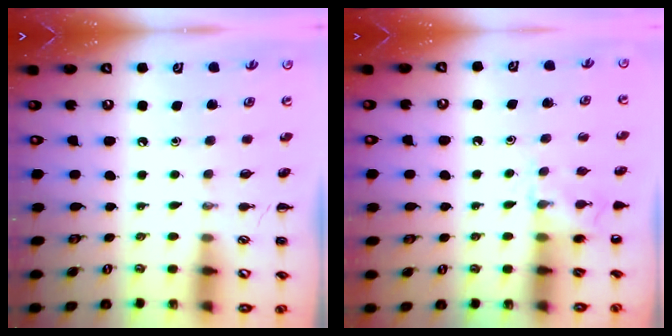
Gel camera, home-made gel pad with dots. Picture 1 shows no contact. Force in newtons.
{"total": 6.1, "press": 5.9, "slide": 1.6}